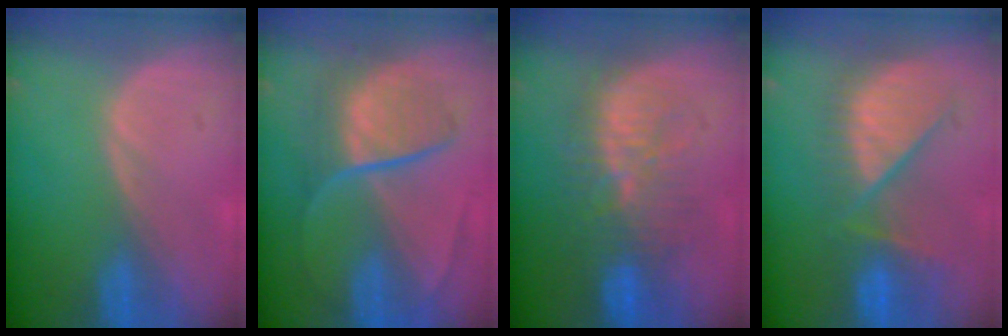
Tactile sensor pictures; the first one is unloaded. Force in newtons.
{"total": 8.0, "press": 7.4, "slide": 2.9}
{"total": 9.6, "press": 9.2, "slide": 2.8}
{"total": 9.1, "press": 8.9, "slide": 2.0}